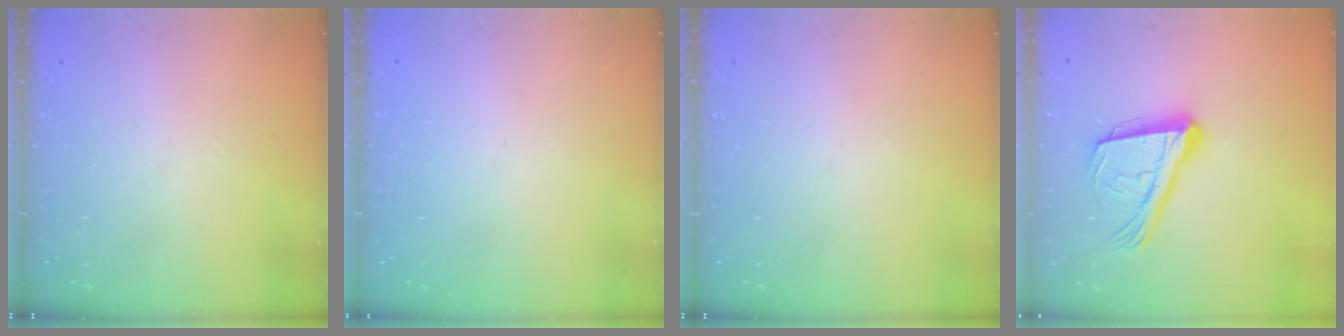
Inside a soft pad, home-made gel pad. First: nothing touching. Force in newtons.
{"total": 1.6, "press": 1.6, "slide": 0.1}
{"total": 0.0}
{"total": 20.2, "press": 19.6, "slide": 4.7}